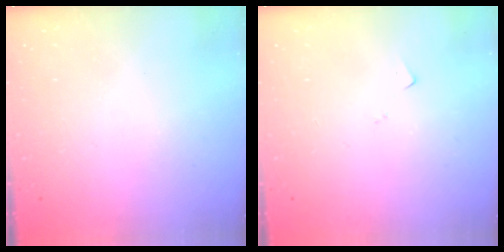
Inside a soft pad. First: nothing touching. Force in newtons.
{"total": 5.3, "press": 5.3, "slide": 0.6}